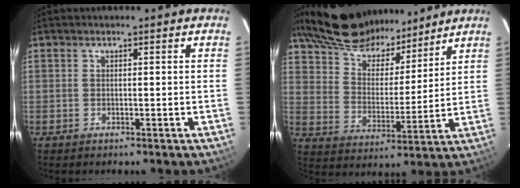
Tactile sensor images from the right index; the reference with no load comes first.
{"total": 21.9, "force": [17.6, 8.1, 10.3], "torque": [-0.215, 0.053, 0.292]}